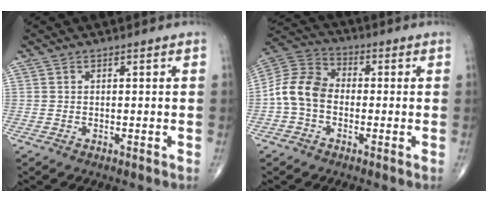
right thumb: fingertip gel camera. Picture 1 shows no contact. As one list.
[{"total": 9.8, "force": [-1.6, 7.3, 6.4], "torque": [-0.116, 0.032, -0.045]}]